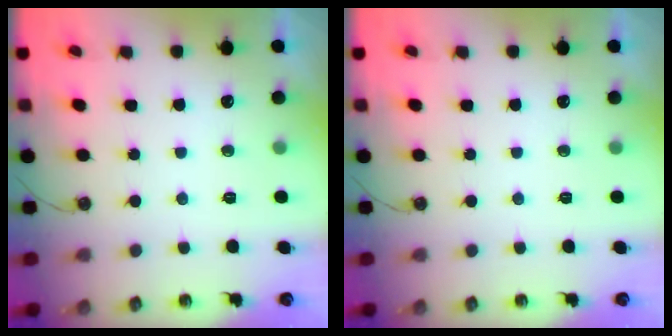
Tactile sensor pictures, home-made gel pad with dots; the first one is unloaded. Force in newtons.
{"total": 0.0}